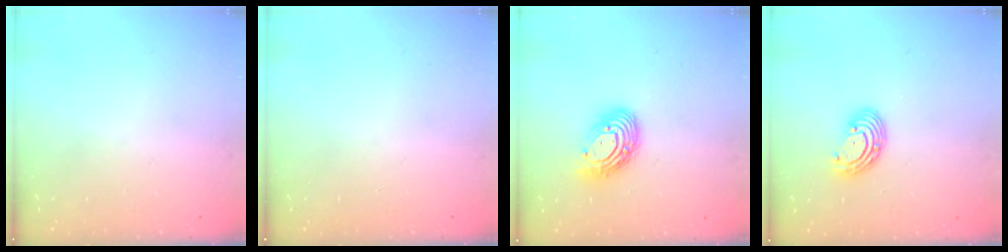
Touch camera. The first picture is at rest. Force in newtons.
{"total": 0.0}
{"total": 11.8, "press": 11.8, "slide": 1.0}
{"total": 6.2, "press": 6.1, "slide": 0.9}